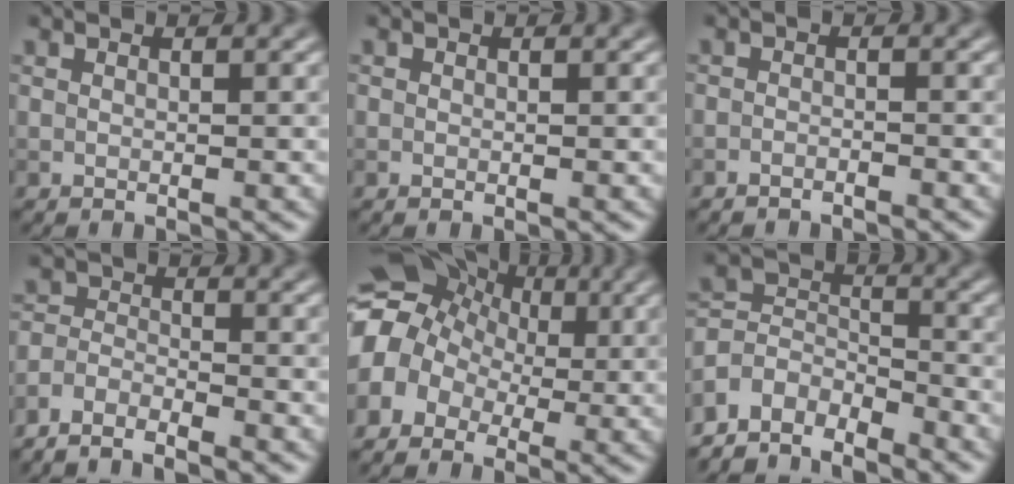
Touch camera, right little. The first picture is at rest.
{"total": 0.0}
{"total": 1.0, "force": [-0.9, 0.2, 0.3], "torque": [-0.001, -0.001, -0.017]}
{"total": 3.1, "force": [-2.8, 0.7, 1.1], "torque": [-0.023, 0.001, -0.062]}
{"total": 10.1, "force": [-0.7, 8.6, 5.3], "torque": [-0.098, 0.031, -0.050]}
{"total": 6.5, "force": [-5.4, 3.0, 2.0], "torque": [-0.034, -0.001, -0.111]}